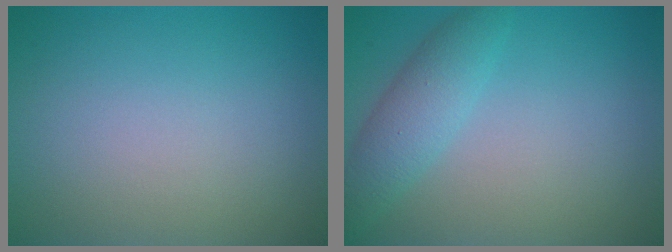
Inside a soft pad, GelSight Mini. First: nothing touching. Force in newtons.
{"total": 3.0, "press": 3.0, "slide": 0.2}